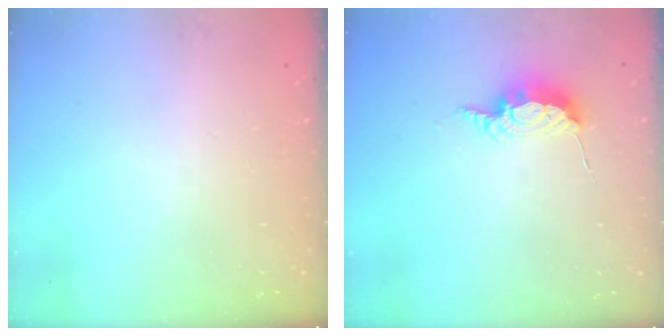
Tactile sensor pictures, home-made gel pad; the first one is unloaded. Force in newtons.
{"total": 7.6, "press": 7.6, "slide": 0.2}